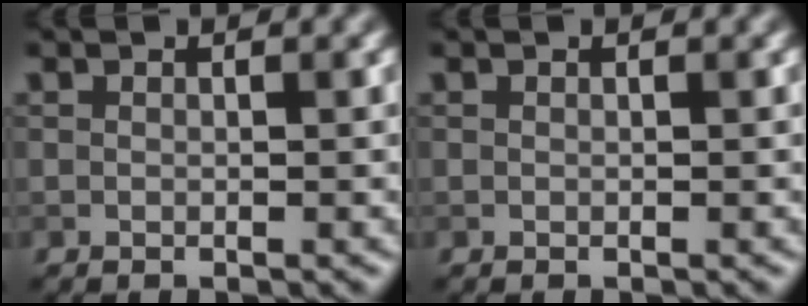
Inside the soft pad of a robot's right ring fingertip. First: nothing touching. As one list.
[{"total": 0.0}]